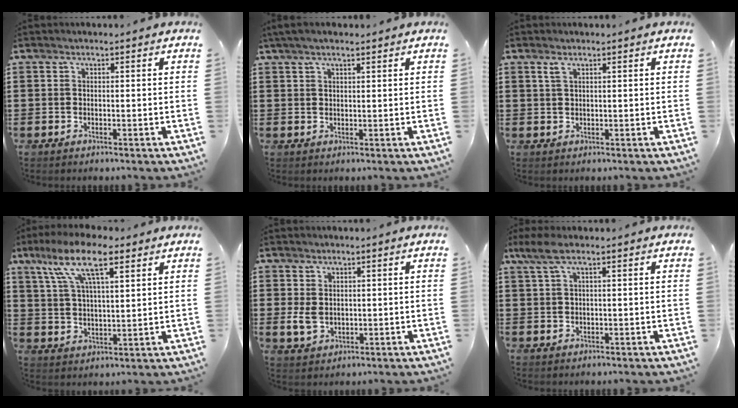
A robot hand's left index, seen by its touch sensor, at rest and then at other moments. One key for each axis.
{"total": 2.1, "fx": 1.5, "fy": 0.5, "fz": 1.4, "tx": -0.030, "ty": 0.004, "tz": 0.027}
{"total": 1.3, "fx": 0.7, "fy": 0.3, "fz": 1.0, "tx": -0.022, "ty": 0.003, "tz": 0.012}
{"total": 10.9, "fx": 6.5, "fy": 3.5, "fz": 8.0, "tx": -0.161, "ty": -0.002, "tz": 0.115}
{"total": 3.8, "fx": 0.2, "fy": 2.9, "fz": 2.6, "tx": -0.068, "ty": 0.001, "tz": 0.001}
{"total": 2.8, "fx": 0.7, "fy": 0.5, "fz": 2.6, "tx": -0.068, "ty": -0.004, "tz": 0.007}